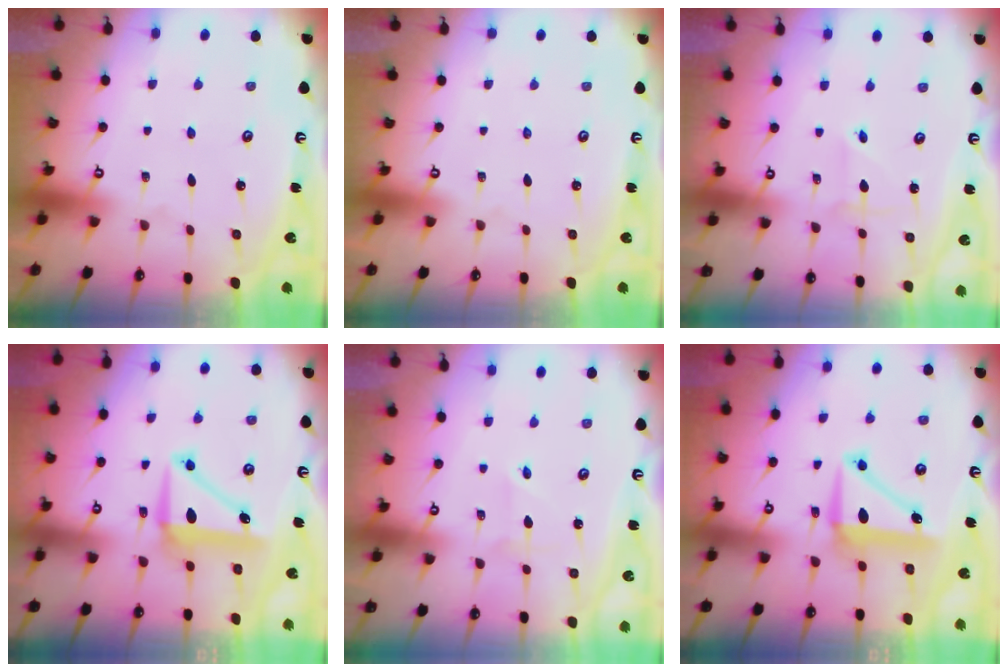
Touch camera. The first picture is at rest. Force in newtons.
{"total": 0.0}
{"total": 3.7, "press": 3.7, "slide": 0.3}
{"total": 7.4, "press": 7.2, "slide": 1.7}
{"total": 2.7, "press": 2.5, "slide": 0.9}
{"total": 7.4, "press": 7.2, "slide": 1.7}